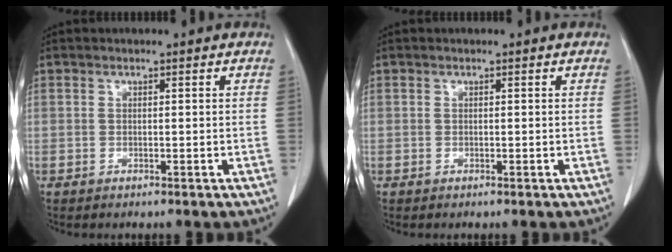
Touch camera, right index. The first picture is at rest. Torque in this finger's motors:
{"motor_torque": [0.00, 0.00, 0.00, 0.00]}